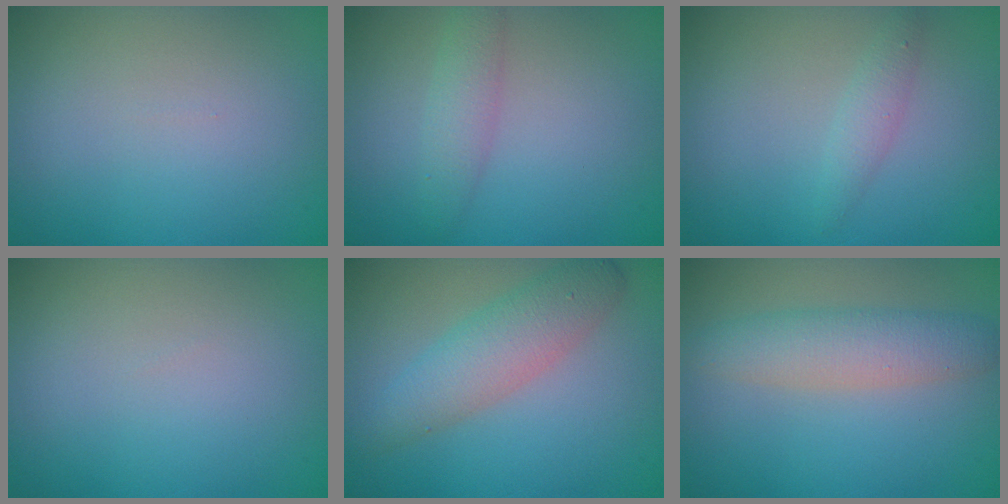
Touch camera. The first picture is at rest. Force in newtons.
{"total": 2.2, "press": 2.2, "slide": 0.0}
{"total": 1.4, "press": 1.4, "slide": 0.0}
{"total": 0.0}
{"total": 4.1, "press": 4.1, "slide": 0.1}
{"total": 3.8, "press": 3.8, "slide": 0.1}